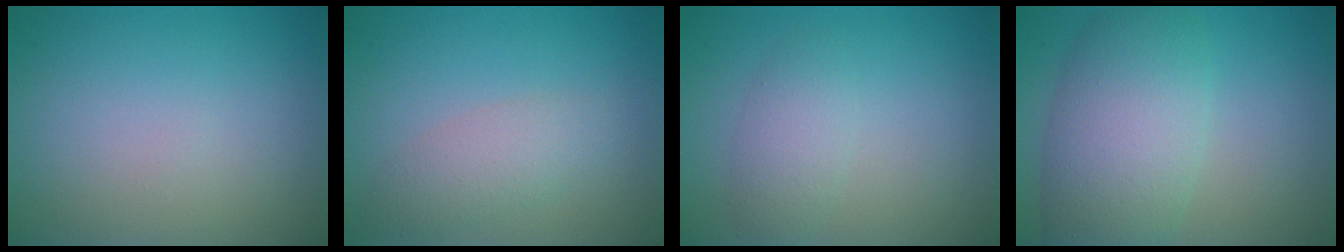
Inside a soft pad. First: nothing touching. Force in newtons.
{"total": 2.6, "press": 2.6, "slide": 0.1}
{"total": 2.4, "press": 2.4, "slide": 0.0}
{"total": 7.6, "press": 7.6, "slide": 0.3}